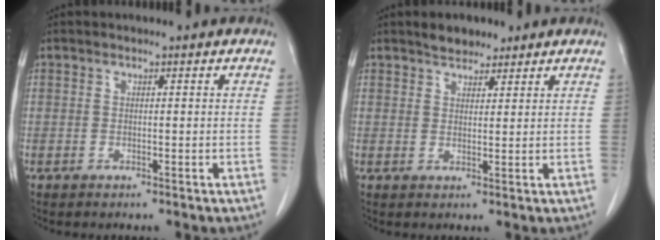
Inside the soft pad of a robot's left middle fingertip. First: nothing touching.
{"total": 3.2, "force": [2.6, 1.5, 1.1], "torque": [-0.021, 0.007, 0.042]}